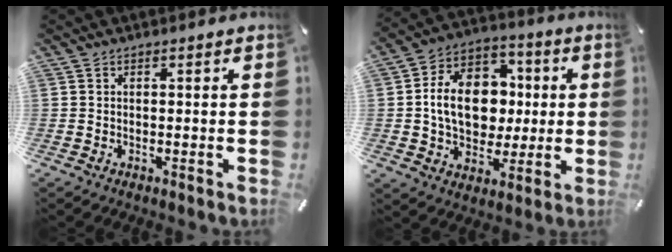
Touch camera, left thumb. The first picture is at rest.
{"total": 15.0, "force": [-0.6, 11.9, 9.1], "torque": [-0.170, 0.016, -0.006]}